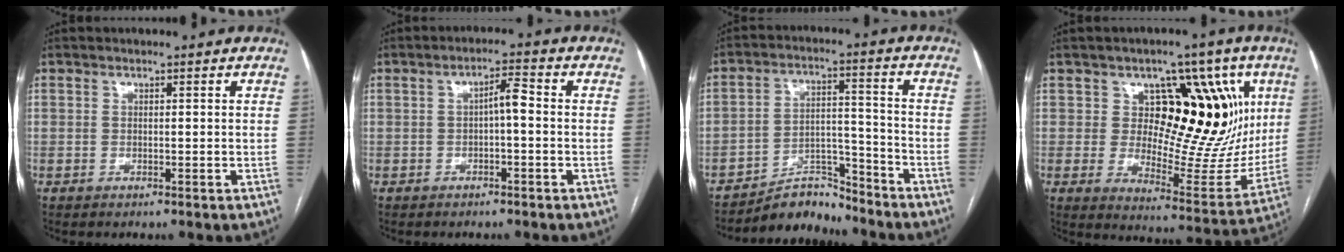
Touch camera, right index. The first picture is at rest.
{"total": 3.3, "force": [-0.2, 0.7, 3.2], "torque": [-0.052, 0.015, -0.003]}
{"total": 7.1, "force": [-6.9, 1.7, -0.1], "torque": [0.012, 0.033, -0.116]}
{"total": 17.6, "force": [6.0, 9.1, 13.8], "torque": [-0.155, 0.018, 0.096]}